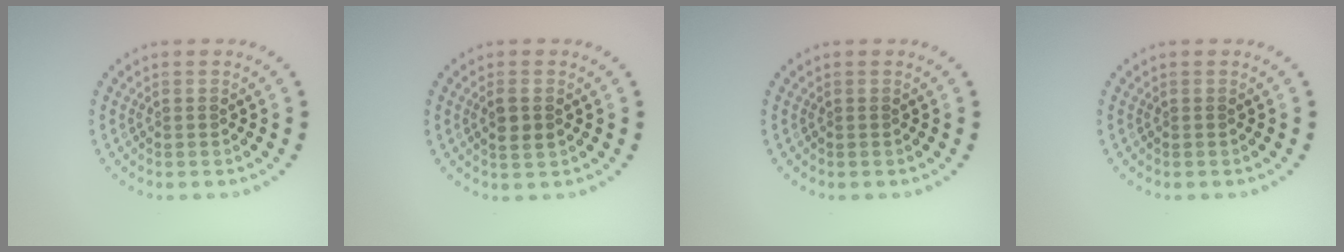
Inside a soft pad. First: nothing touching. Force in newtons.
{"total": 1.8, "press": 1.7, "slide": 0.6}
{"total": 0.0}
{"total": 0.0}